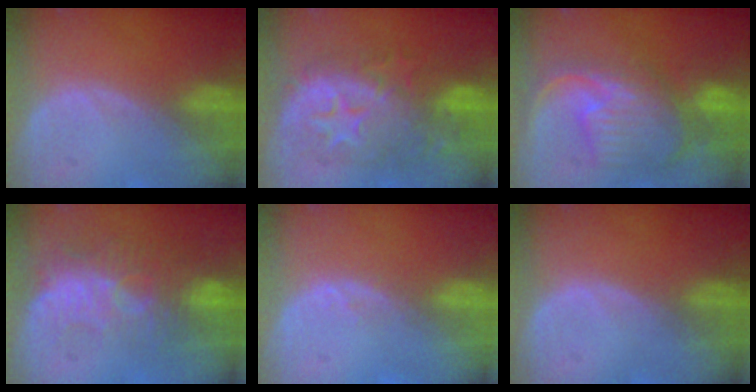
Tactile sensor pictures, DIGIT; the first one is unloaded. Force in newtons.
{"total": 10.3, "press": 10.2, "slide": 0.7}
{"total": 11.2, "press": 9.8, "slide": 5.6}
{"total": 9.4, "press": 8.7, "slide": 3.7}
{"total": 1.3, "press": 1.2, "slide": 0.6}
{"total": 0.0}